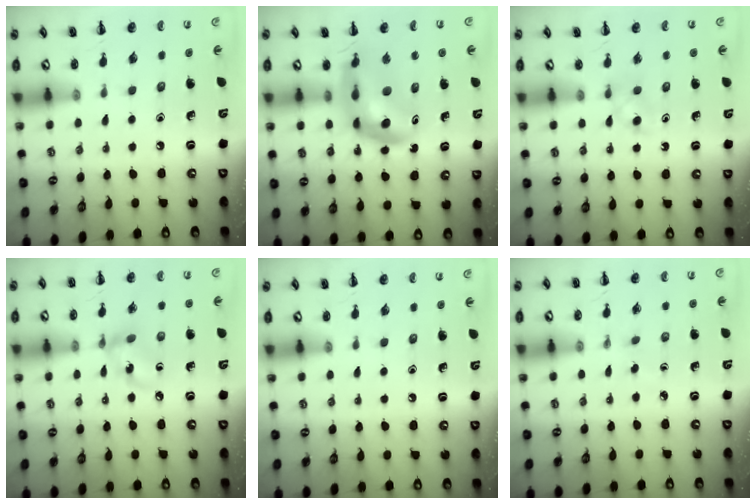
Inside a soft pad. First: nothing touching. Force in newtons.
{"total": 11.4, "press": 10.9, "slide": 3.3}
{"total": 3.3, "press": 3.1, "slide": 0.9}
{"total": 6.1, "press": 6.0, "slide": 0.8}
{"total": 0.0}
{"total": 1.7, "press": 1.5, "slide": 0.8}